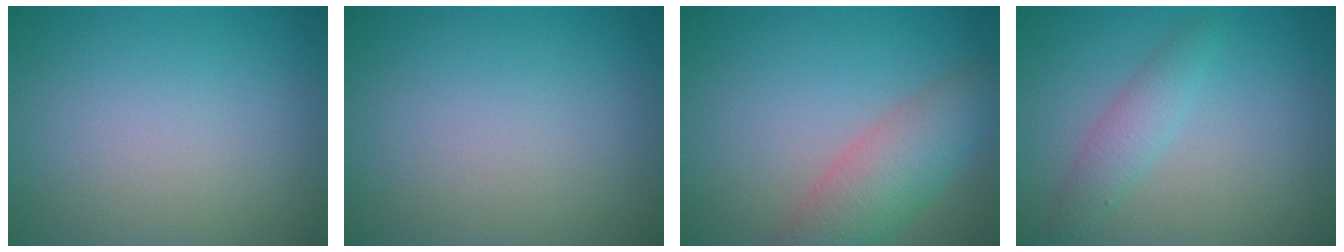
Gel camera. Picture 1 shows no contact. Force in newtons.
{"total": 0.0}
{"total": 5.2, "press": 5.2, "slide": 0.1}
{"total": 2.1, "press": 2.1, "slide": 0.1}